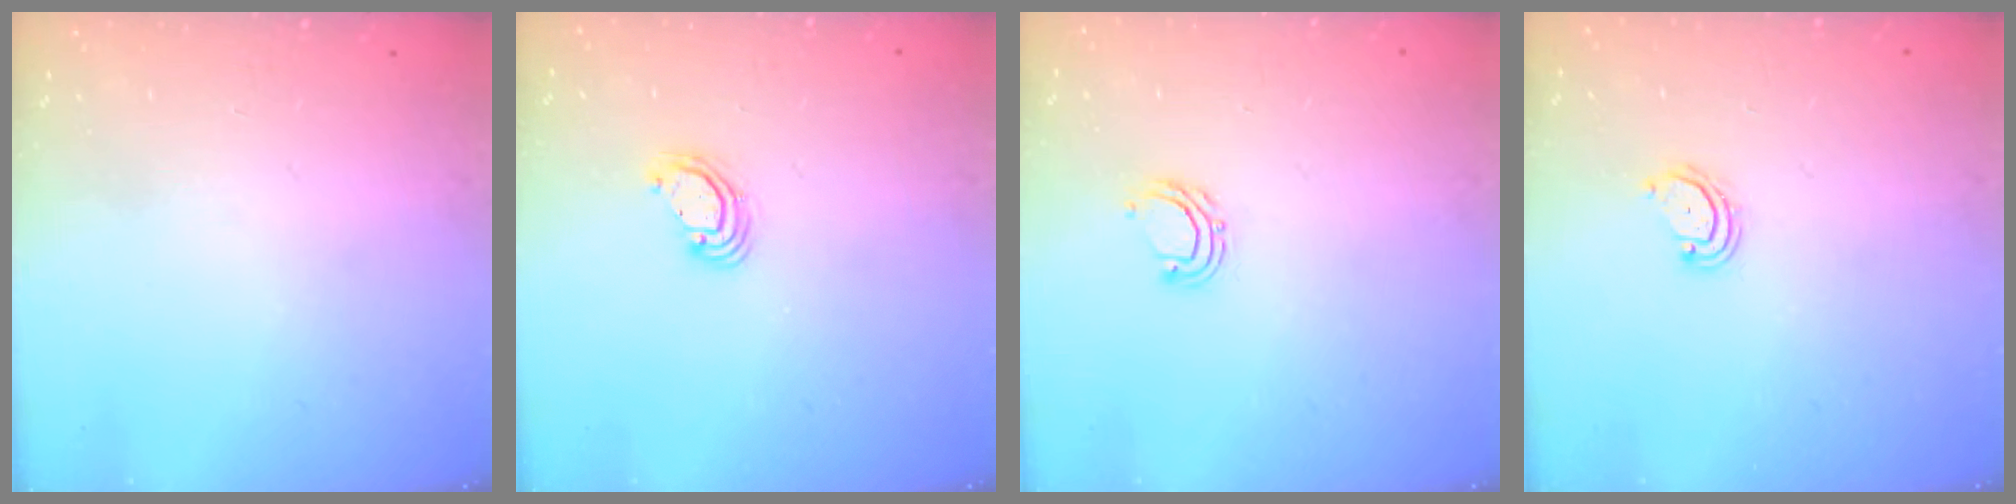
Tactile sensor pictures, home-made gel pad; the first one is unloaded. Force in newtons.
{"total": 3.8, "press": 3.8, "slide": 0.1}
{"total": 5.2, "press": 5.0, "slide": 1.2}
{"total": 3.3, "press": 3.3, "slide": 0.3}